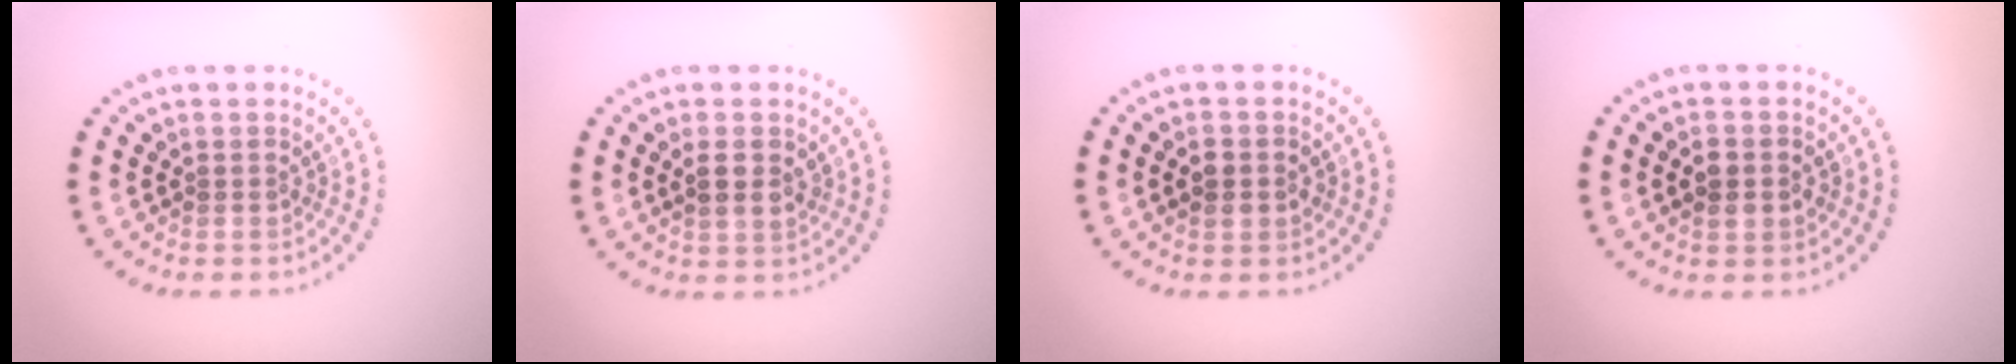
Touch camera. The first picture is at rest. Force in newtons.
{"total": 2.1, "press": 2.0, "slide": 0.6}
{"total": 1.8, "press": 1.8, "slide": 0.1}
{"total": 2.8, "press": 2.8, "slide": 0.1}